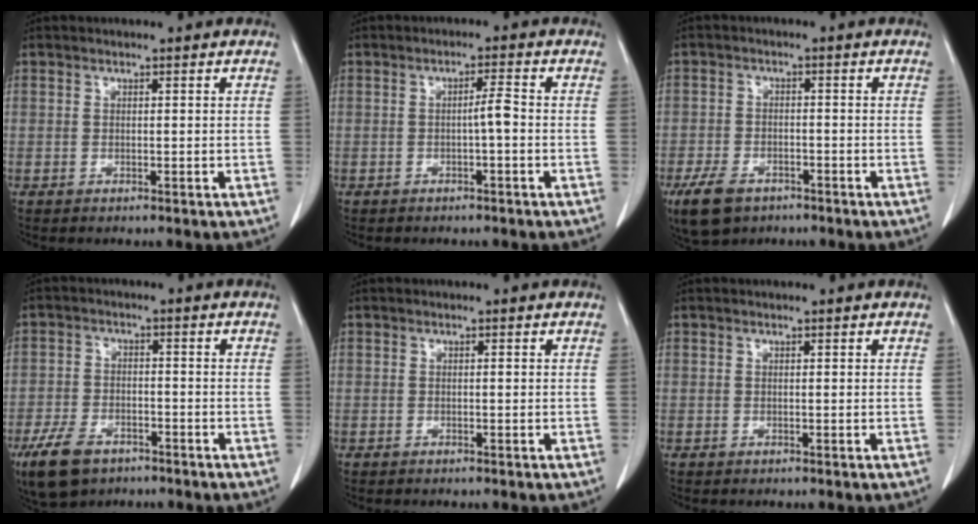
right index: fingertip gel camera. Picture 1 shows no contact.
{"total": 2.3, "force": [-0.5, 0.0, 2.3], "torque": [-0.035, 0.003, -0.009]}
{"total": 6.7, "force": [-4.3, 3.9, 3.4], "torque": [-0.073, -0.006, -0.069]}
{"total": 7.8, "force": [-5.0, 4.3, 4.2], "torque": [-0.091, -0.007, -0.084]}
{"total": 0.0}
{"total": 0.0}